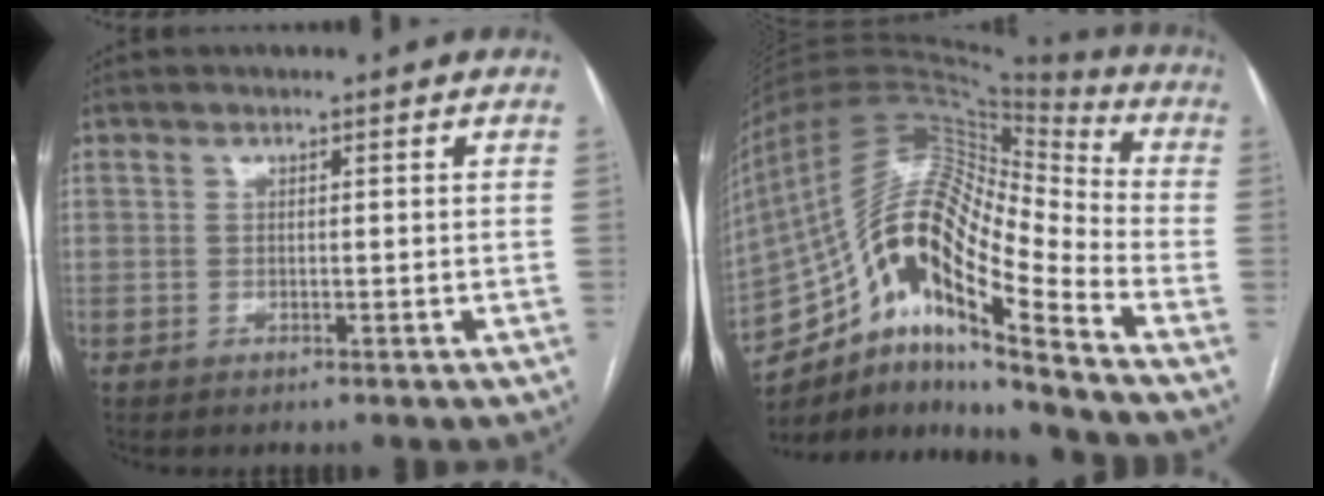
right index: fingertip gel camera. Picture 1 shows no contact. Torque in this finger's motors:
{"motor_torque": [1.47, -0.67, 0.90, 0.21]}